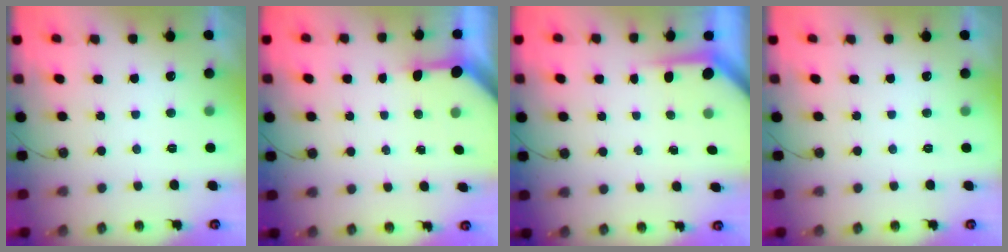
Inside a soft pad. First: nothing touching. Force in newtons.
{"total": 3.5, "press": 3.5, "slide": 0.4}
{"total": 3.6, "press": 3.6, "slide": 0.4}
{"total": 0.0}